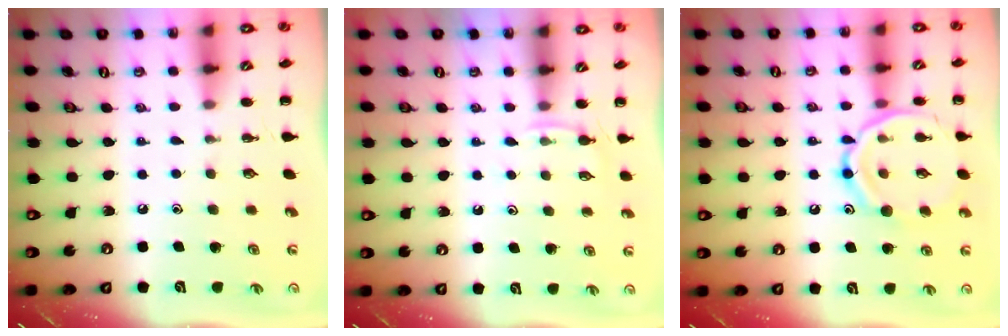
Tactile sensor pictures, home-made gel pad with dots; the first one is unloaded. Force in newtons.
{"total": 4.0, "press": 3.8, "slide": 1.3}
{"total": 14.2, "press": 14.2, "slide": 1.4}